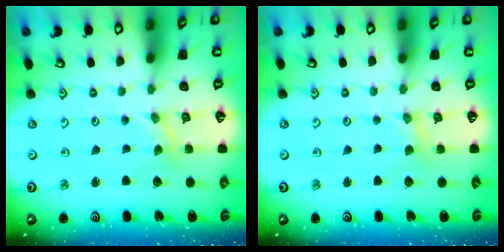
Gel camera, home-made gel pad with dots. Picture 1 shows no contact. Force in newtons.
{"total": 1.4, "press": 1.4, "slide": 0.2}